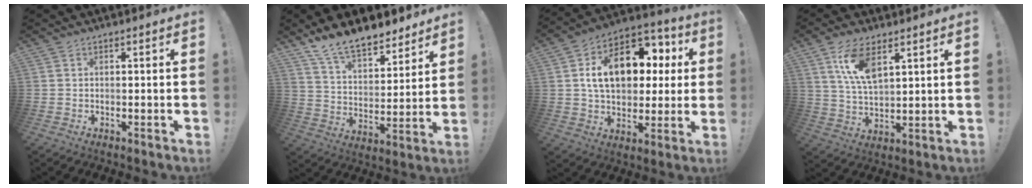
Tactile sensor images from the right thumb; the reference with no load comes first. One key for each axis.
{"total": 13.7, "fx": 11.5, "fy": 5.5, "fz": 5.1, "tx": -0.101, "ty": -0.084, "tz": 0.212}
{"total": 18.3, "fx": 4.5, "fy": 12.2, "fz": 12.8, "tx": -0.187, "ty": -0.004, "tz": 0.082}
{"total": 10.9, "fx": 5.9, "fy": 4.9, "fz": 7.8, "tx": -0.159, "ty": -0.019, "tz": 0.105}